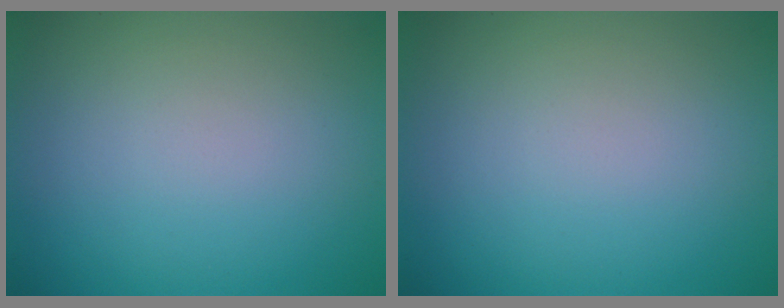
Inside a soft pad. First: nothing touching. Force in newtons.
{"total": 0.0}